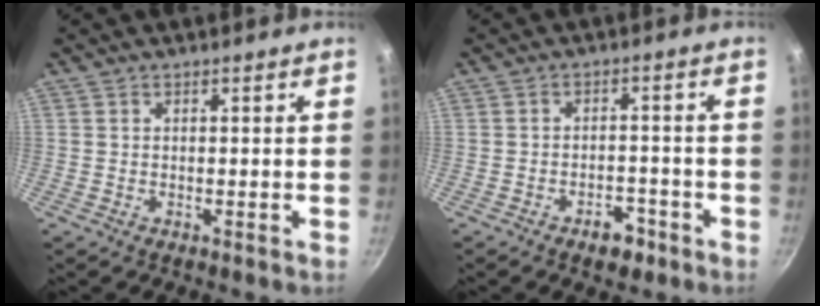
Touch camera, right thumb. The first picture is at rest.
{"total": 4.5, "force": [-2.9, 2.4, 2.5], "torque": [-0.024, 0.021, -0.042]}